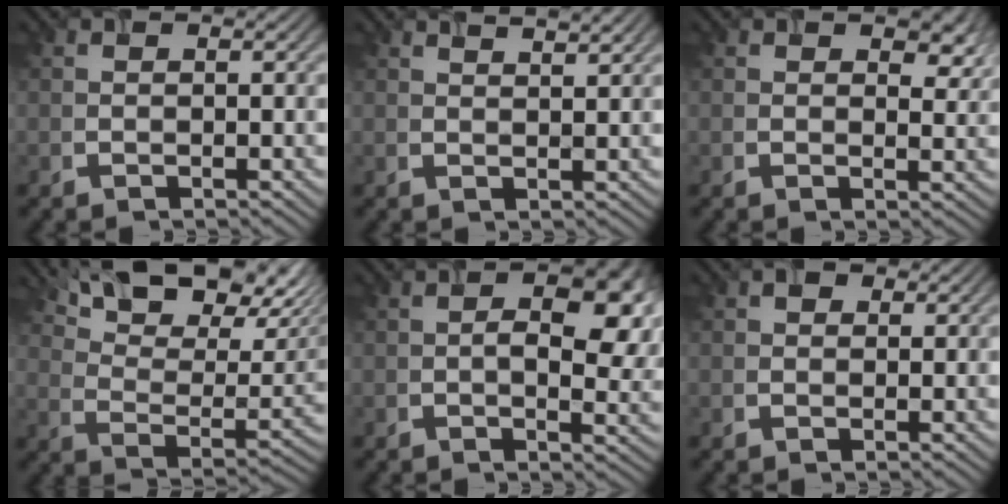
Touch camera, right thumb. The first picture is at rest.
{"total": 2.6, "force": [2.2, 0.2, 1.3], "torque": [-0.013, 0.004, 0.035]}
{"total": 4.0, "force": [2.3, 2.4, 2.3], "torque": [-0.034, -0.004, 0.038]}
{"total": 16.8, "force": [11.4, 6.6, 10.5], "torque": [-0.205, 0.018, 0.172]}
{"total": 7.8, "force": [0.7, 4.2, 6.5], "torque": [-0.078, -0.002, 0.007]}
{"total": 1.6, "force": [0.8, 1.3, 0.5], "torque": [-0.008, -0.001, 0.006]}